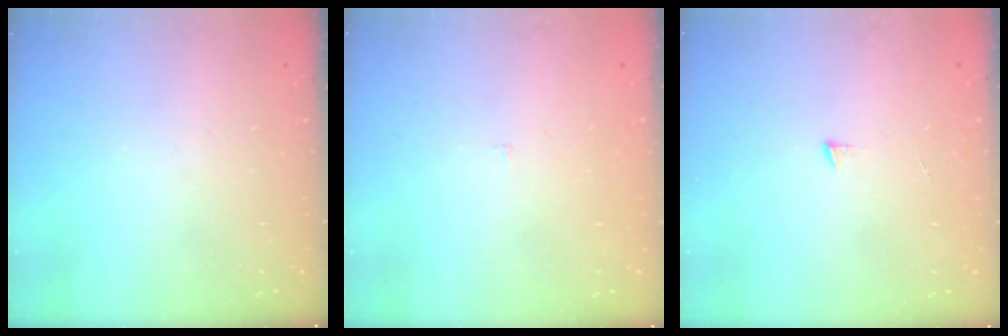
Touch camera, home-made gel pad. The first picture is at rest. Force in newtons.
{"total": 1.8, "press": 1.8, "slide": 0.1}
{"total": 4.1, "press": 4.1, "slide": 0.4}